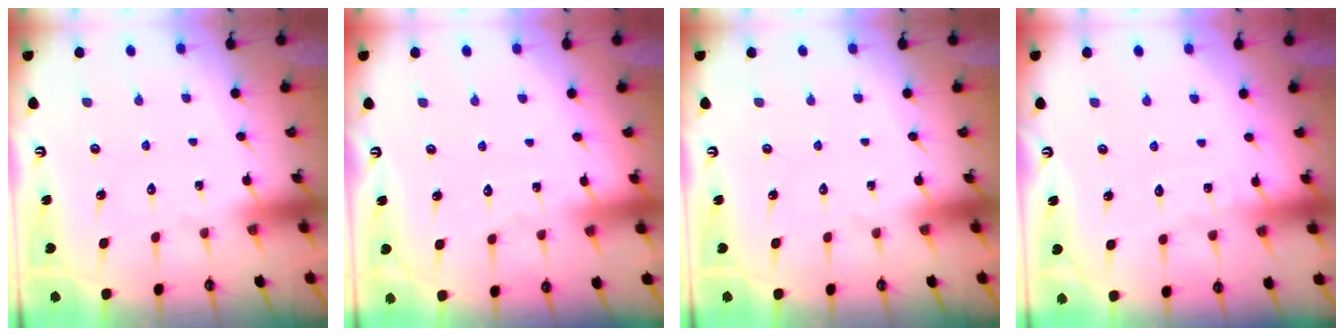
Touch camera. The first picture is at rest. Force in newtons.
{"total": 1.7, "press": 1.7, "slide": 0.2}
{"total": 0.0}
{"total": 2.4, "press": 2.4, "slide": 0.2}